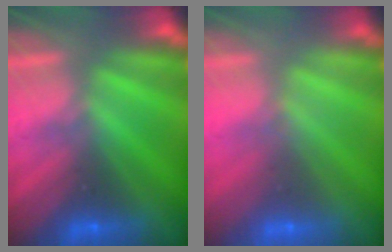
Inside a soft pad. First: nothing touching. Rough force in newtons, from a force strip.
{"total": 1.9}